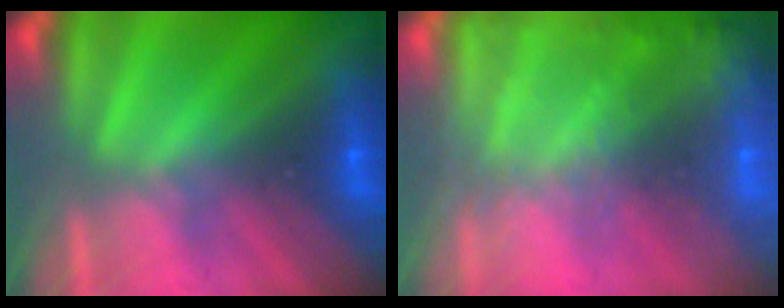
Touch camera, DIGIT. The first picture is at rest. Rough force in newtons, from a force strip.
{"total": 7.4}